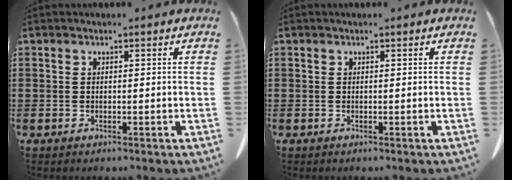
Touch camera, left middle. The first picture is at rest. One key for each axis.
{"total": 0.0}